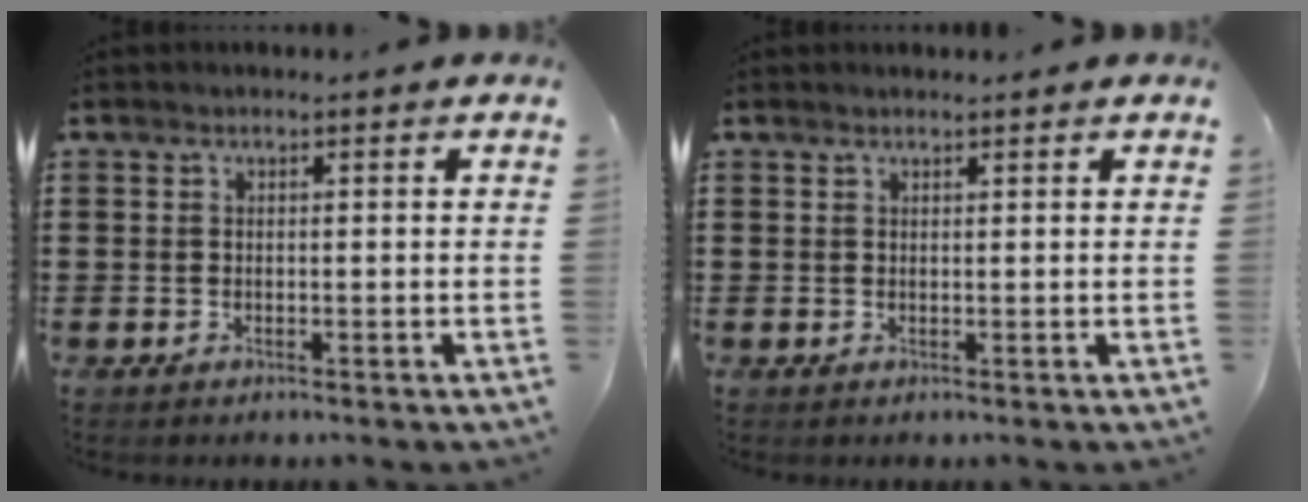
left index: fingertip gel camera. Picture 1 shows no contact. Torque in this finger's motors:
{"motor_torque": [0.29, -0.11, 0.00, -0.01]}